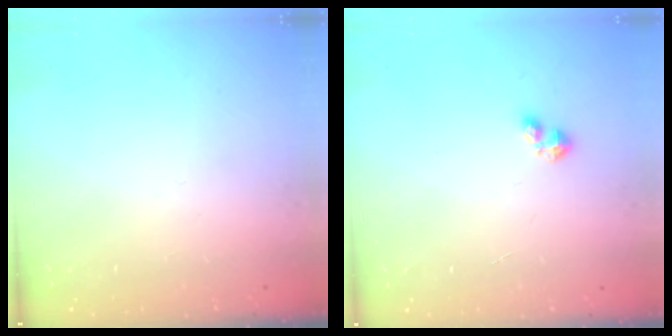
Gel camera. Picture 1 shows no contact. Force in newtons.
{"total": 1.9, "press": 1.9, "slide": 0.4}